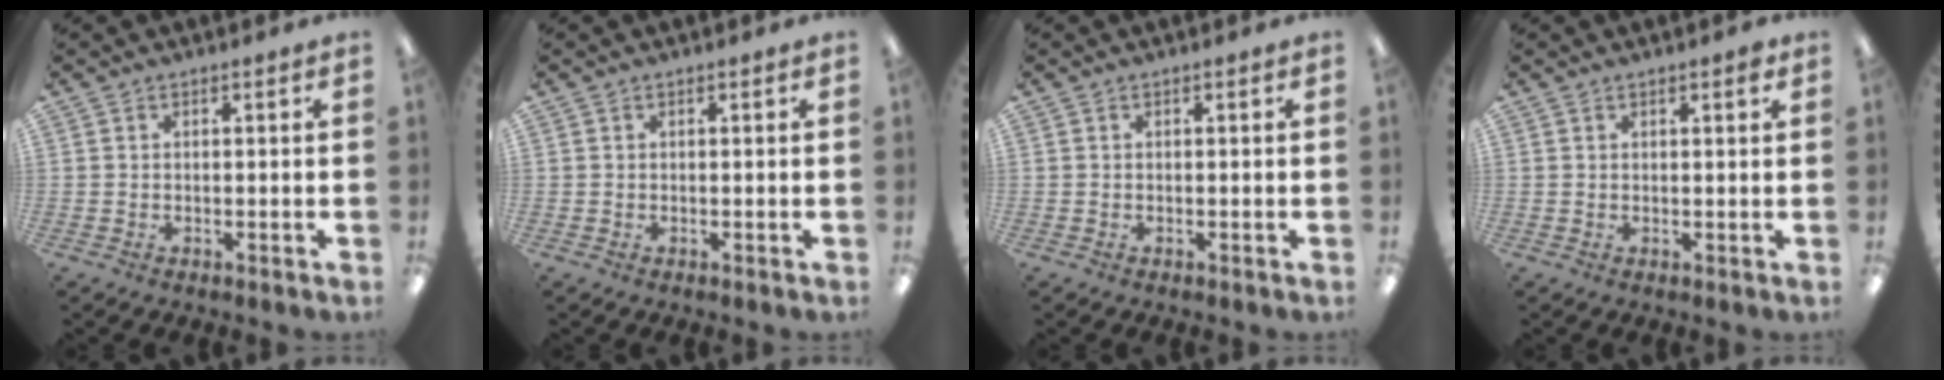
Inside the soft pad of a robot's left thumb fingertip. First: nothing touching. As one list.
[{"total": 0.0}, {"total": 0.0}, {"total": 1.5, "force": [1.2, 0.1, 1.0], "torque": [-0.012, -0.002, 0.018]}]